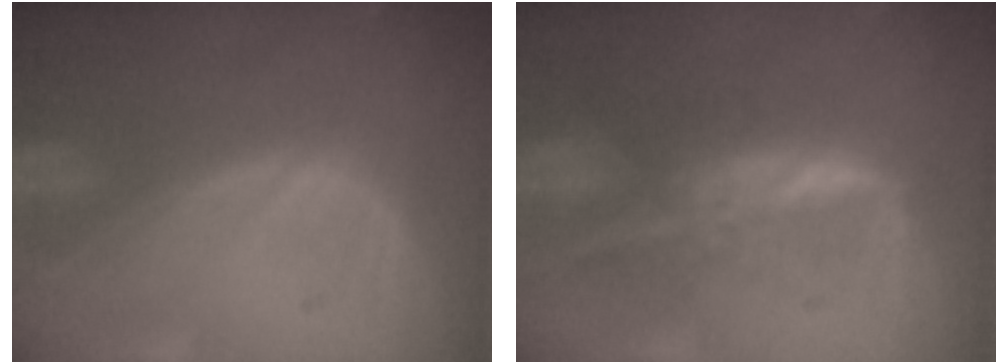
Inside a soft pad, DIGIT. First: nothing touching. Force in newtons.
{"total": 7.6, "press": 6.4, "slide": 4.2}